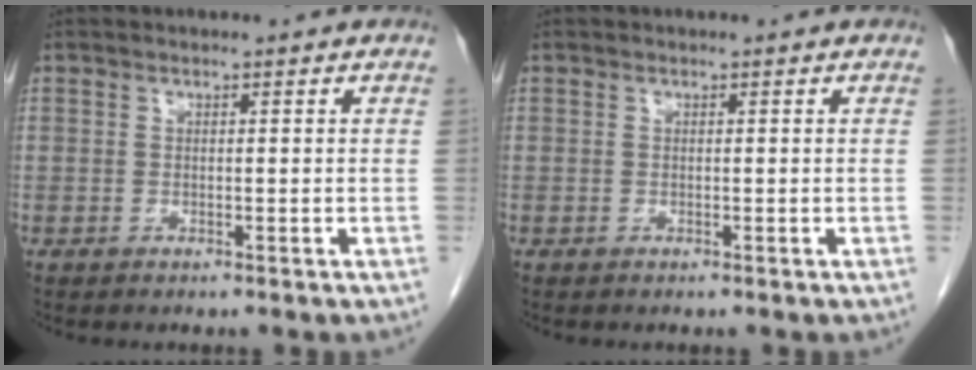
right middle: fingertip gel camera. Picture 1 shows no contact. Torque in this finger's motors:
{"motor_torque": [-0.04, 0.05, 0.00, 0.00]}